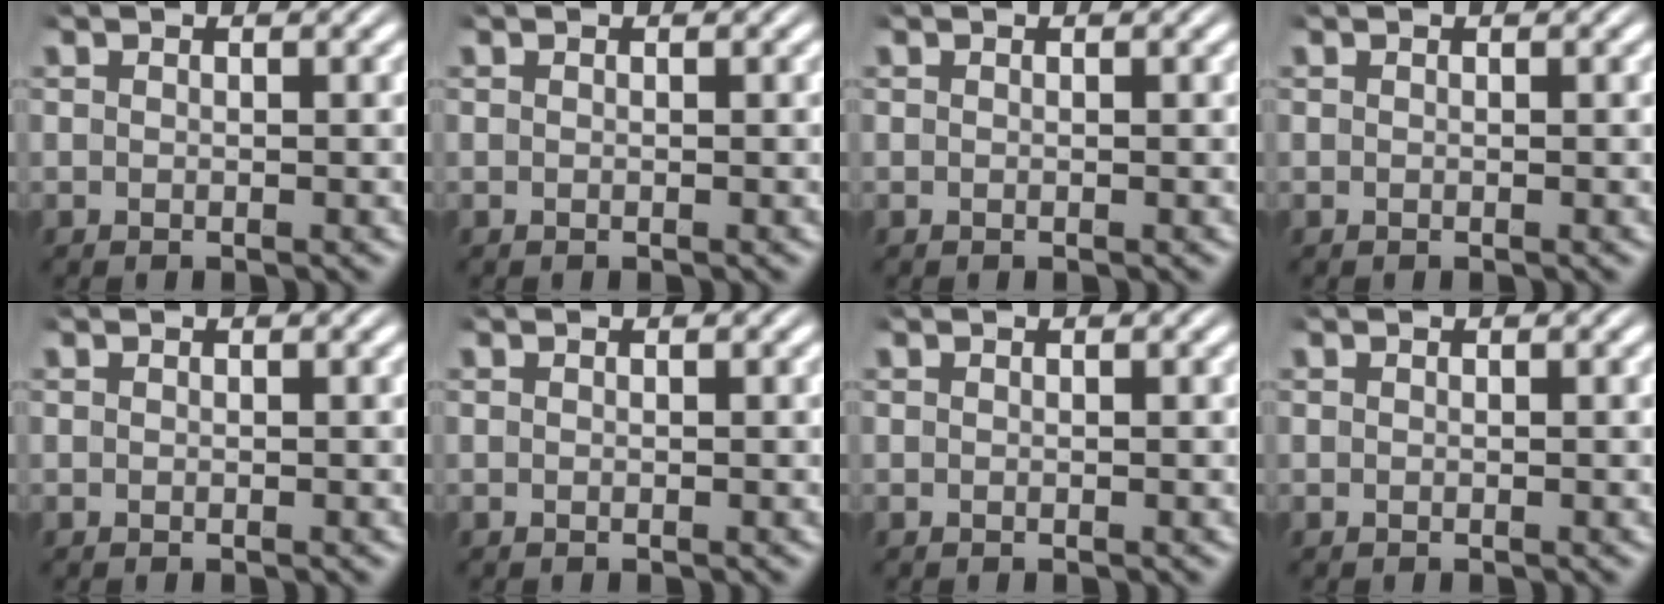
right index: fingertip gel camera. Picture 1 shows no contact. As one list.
[{"total": 0.0}, {"total": 0.0}, {"total": 0.0}, {"total": 0.0}, {"total": 0.0}, {"total": 0.0}, {"total": 0.0}]